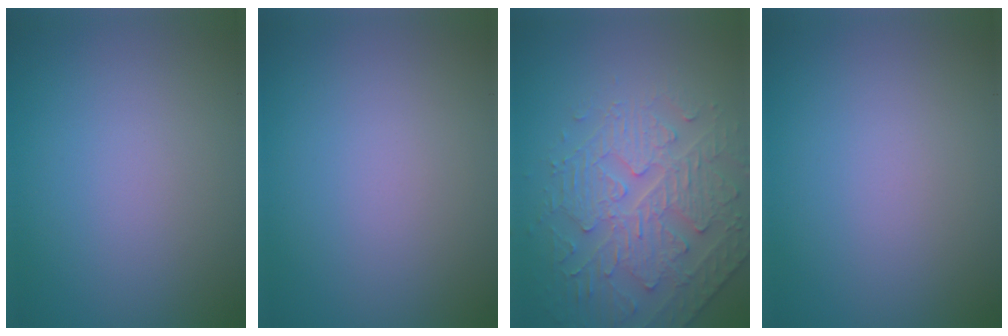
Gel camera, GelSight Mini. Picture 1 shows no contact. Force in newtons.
{"total": 0.0}
{"total": 4.3, "press": 4.2, "slide": 0.9}
{"total": 0.0}